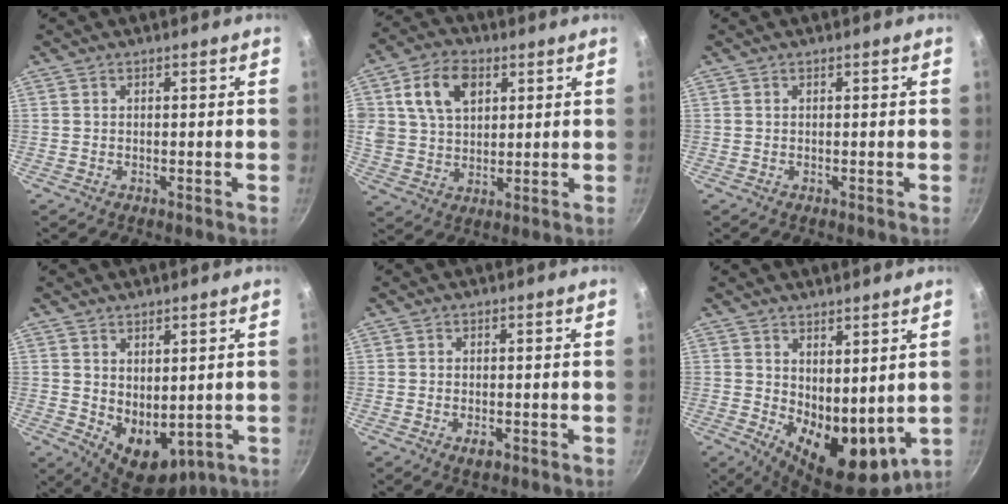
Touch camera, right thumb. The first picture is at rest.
{"total": 11.3, "force": [3.9, 7.9, 7.0], "torque": [-0.110, -0.002, 0.066]}
{"total": 0.0}
{"total": 9.1, "force": [0.6, 6.1, 6.8], "torque": [-0.073, -0.025, 0.035]}
{"total": 2.1, "force": [-0.9, 1.1, 1.5], "torque": [-0.023, 0.002, -0.014]}
{"total": 12.2, "force": [1.8, 6.8, 10.0], "torque": [-0.116, -0.042, 0.047]}